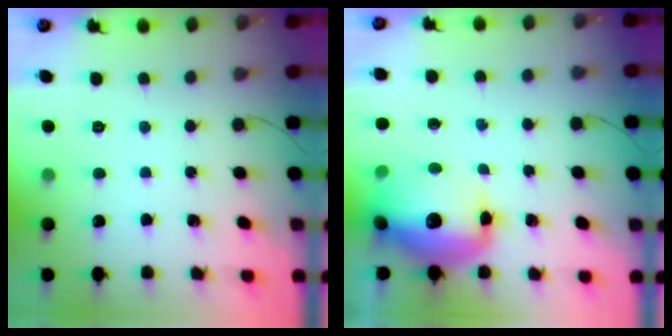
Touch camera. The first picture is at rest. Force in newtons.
{"total": 17.1, "press": 16.6, "slide": 4.1}